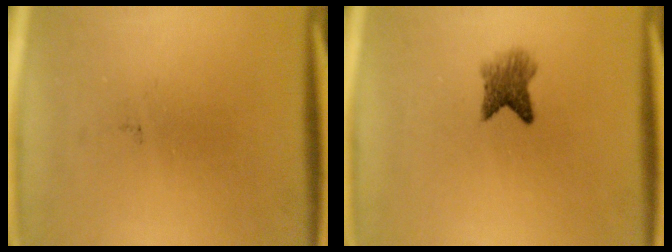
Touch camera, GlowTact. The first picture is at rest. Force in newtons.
{"total": 3.5}